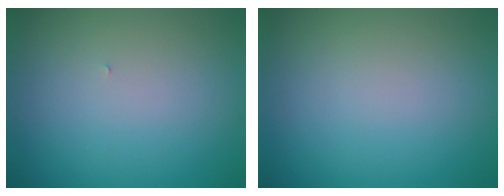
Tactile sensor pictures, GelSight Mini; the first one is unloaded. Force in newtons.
{"total": 0.0}